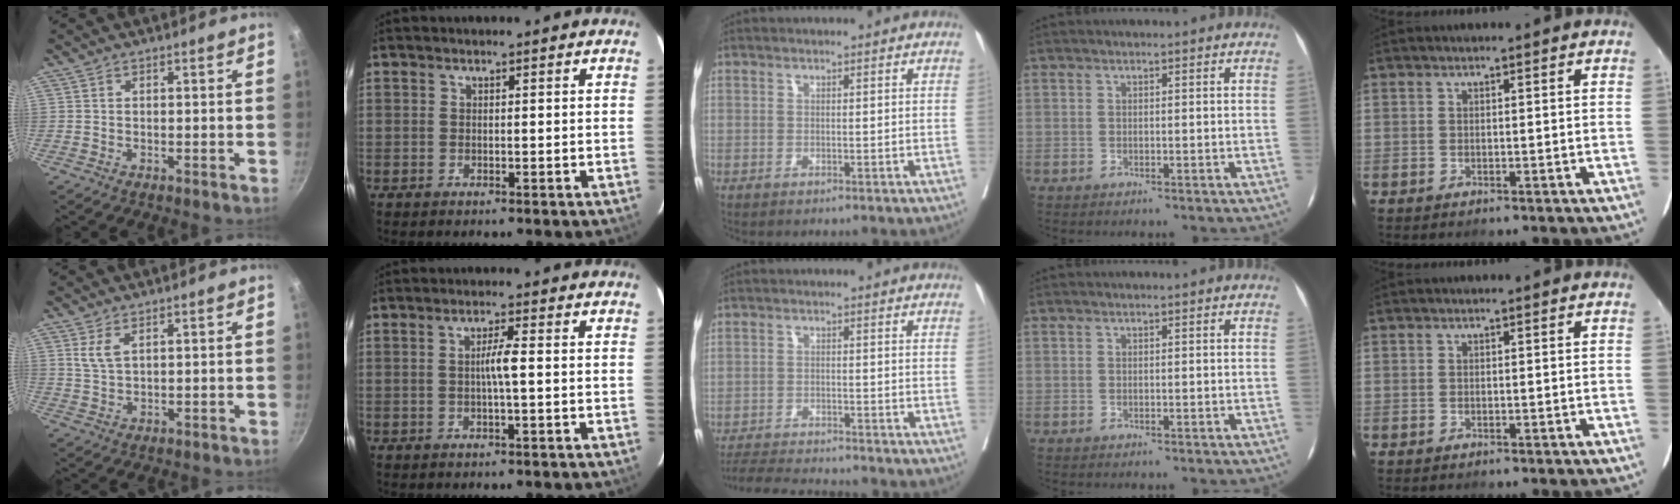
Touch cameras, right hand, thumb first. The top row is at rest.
{"thumb": {"total": 3.2, "force": [1.6, 1.4, 2.4], "torque": [-0.051, -0.004, 0.041]}, "index": {"total": 2.9, "force": [-0.1, -0.2, 2.9], "torque": [-0.051, 0.000, -0.002]}, "middle": {"total": 7.5, "force": [-7.2, -0.2, 1.9], "torque": [-0.030, -0.013, -0.121]}}